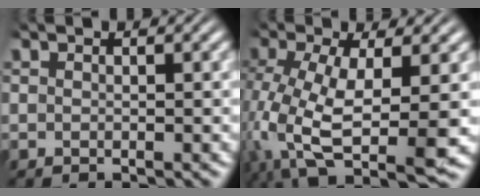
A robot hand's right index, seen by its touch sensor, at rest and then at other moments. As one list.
[{"total": 9.8, "force": [-3.5, 5.6, 7.3], "torque": [-0.179, -0.068, -0.025]}]